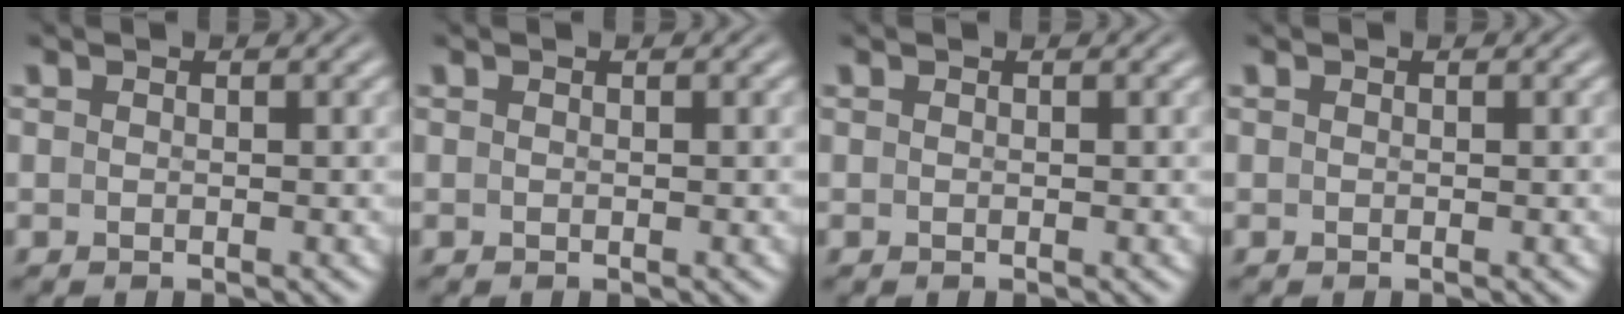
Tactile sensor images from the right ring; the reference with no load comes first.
{"total": 0.0}
{"total": 0.0}
{"total": 0.0}